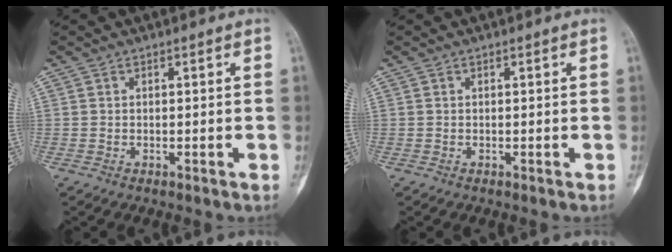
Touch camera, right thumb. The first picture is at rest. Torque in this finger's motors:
{"motor_torque": [0.18, 0.14, 0.12, 0.00, 0.04]}